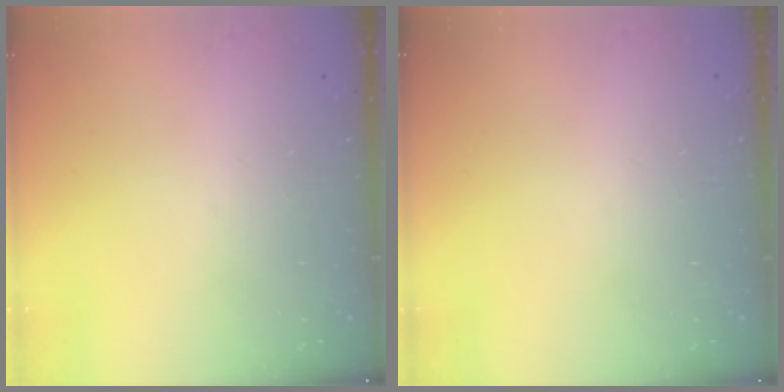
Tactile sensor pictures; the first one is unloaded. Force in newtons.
{"total": 2.7, "press": 2.7, "slide": 0.2}